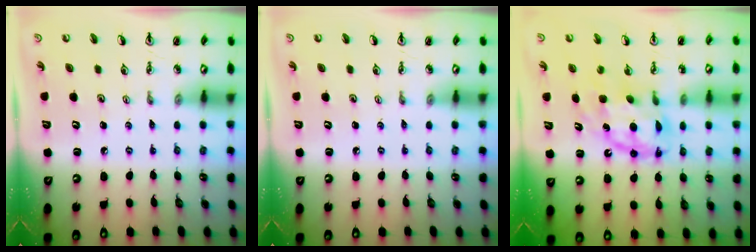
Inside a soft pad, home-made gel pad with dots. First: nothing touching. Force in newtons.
{"total": 0.0}
{"total": 11.3, "press": 11.2, "slide": 1.2}